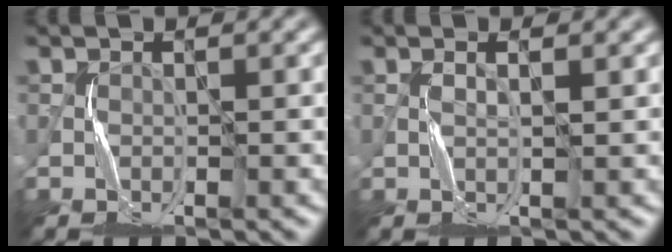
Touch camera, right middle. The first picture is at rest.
{"total": 1.1, "force": [0.4, -0.3, 1.0], "torque": [-0.021, -0.001, 0.008]}